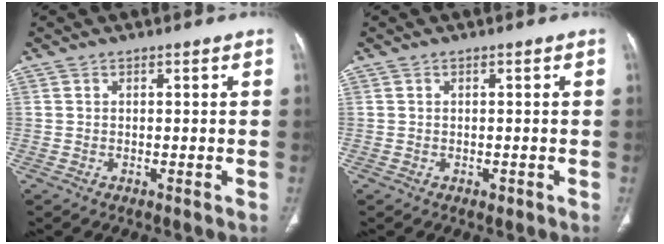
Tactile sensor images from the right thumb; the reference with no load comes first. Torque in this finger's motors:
{"motor_torque": [0.01, 0.20, -0.29, 0.20, -0.05]}